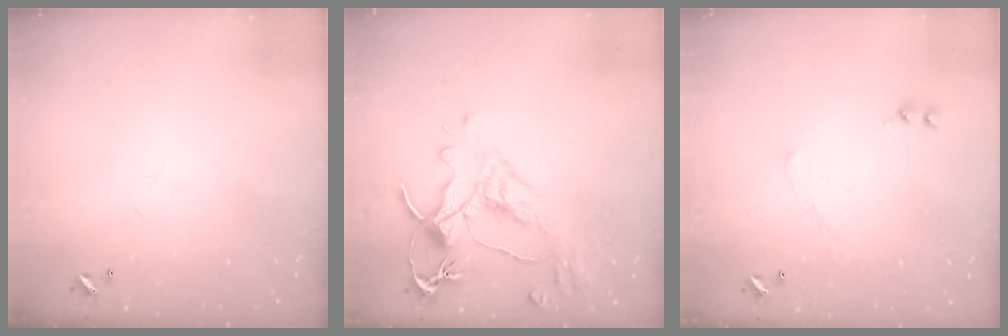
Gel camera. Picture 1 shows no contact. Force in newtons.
{"total": 3.2, "press": 2.9, "slide": 1.4}
{"total": 2.1, "press": 2.0, "slide": 0.7}